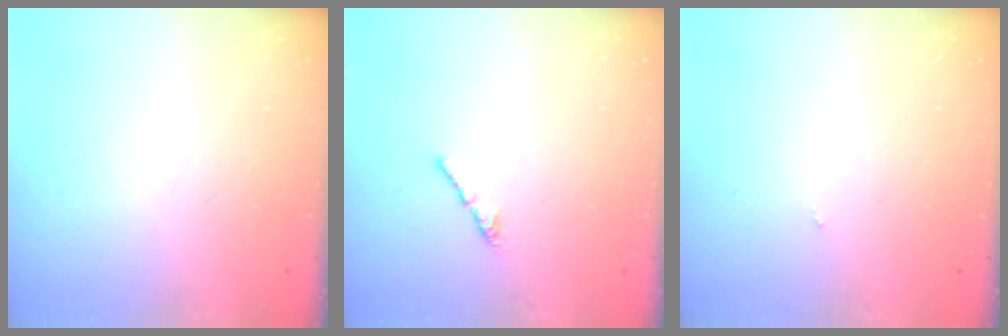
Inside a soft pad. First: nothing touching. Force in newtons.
{"total": 2.1, "press": 2.0, "slide": 0.7}
{"total": 0.0}